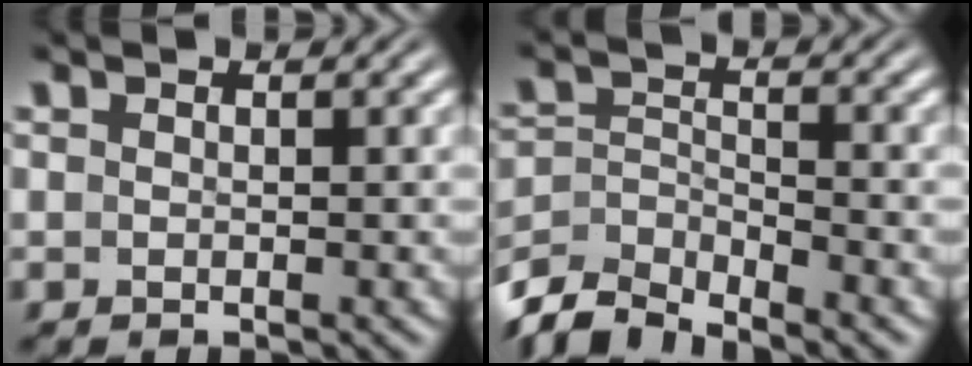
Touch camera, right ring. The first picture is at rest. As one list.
[{"total": 5.6, "force": [-4.1, 3.1, 2.3], "torque": [-0.062, -0.035, -0.058]}]